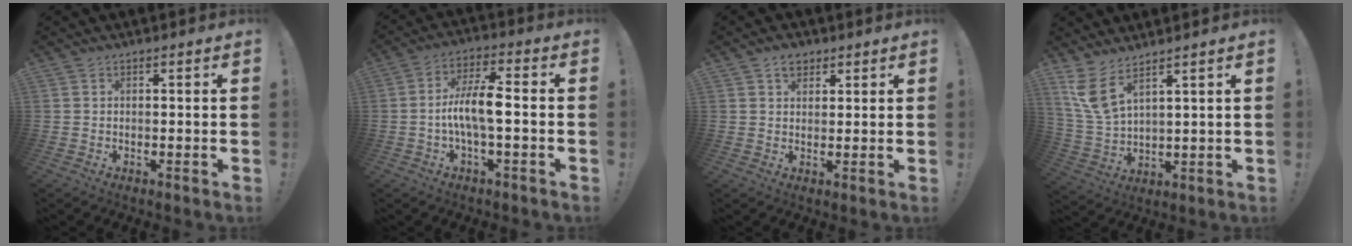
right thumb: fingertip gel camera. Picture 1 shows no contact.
{"total": 10.1, "force": [-1.5, 2.7, 9.6], "torque": [-0.181, 0.009, -0.028]}
{"total": 4.3, "force": [2.8, 2.9, 1.4], "torque": [-0.005, -0.009, 0.047]}
{"total": 8.5, "force": [5.8, 2.8, 5.5], "torque": [-0.124, -0.027, 0.114]}